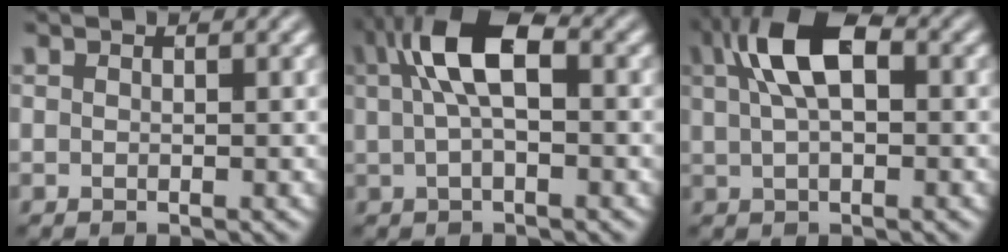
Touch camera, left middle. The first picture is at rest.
{"total": 6.2, "force": [1.3, 2.5, 5.5], "torque": [-0.108, 0.016, 0.021]}
{"total": 6.5, "force": [1.8, 3.0, 5.5], "torque": [-0.108, 0.016, 0.028]}